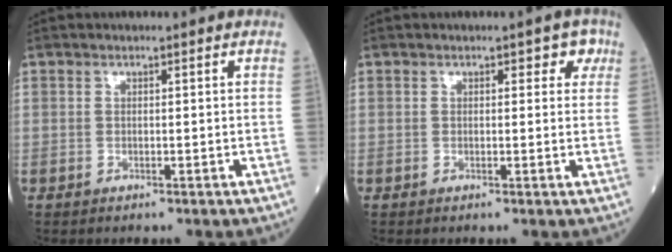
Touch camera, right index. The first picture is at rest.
{"total": 2.4, "force": [1.1, 1.5, 1.5], "torque": [-0.001, 0.007, 0.006]}